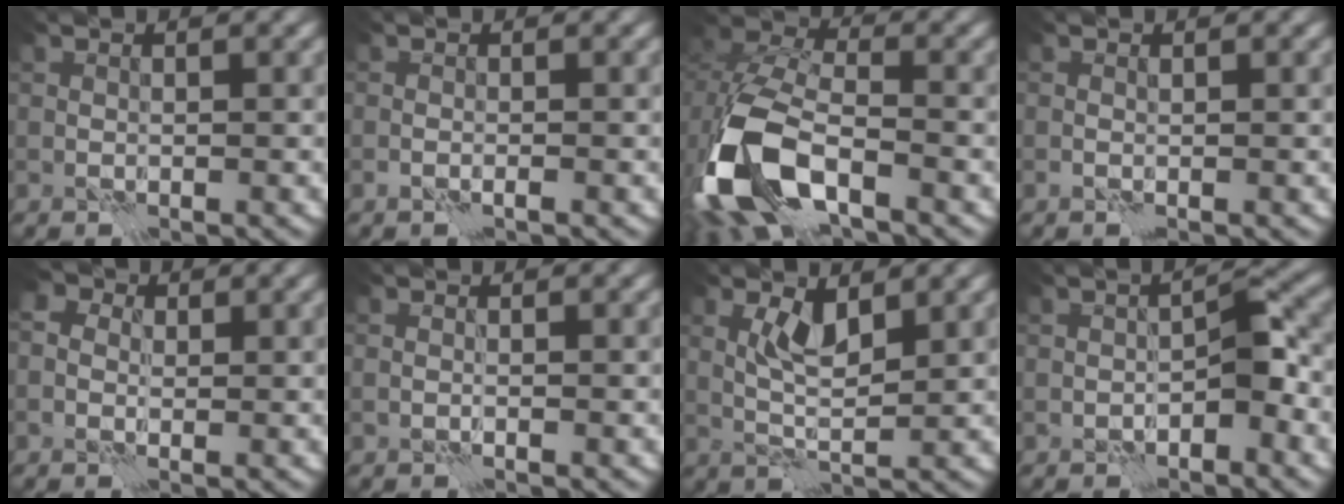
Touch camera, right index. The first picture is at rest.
{"total": 0.6, "force": [0.2, -0.6, 0.2], "torque": [-0.003, 0.002, 0.001]}
{"total": 10.5, "force": [-5.1, 5.4, 7.5], "torque": [-0.166, -0.012, -0.100]}
{"total": 0.7, "force": [0.5, -0.5, 0.0], "torque": [0.002, 0.002, 0.010]}
{"total": 2.3, "force": [0.2, 1.9, 1.3], "torque": [-0.023, 0.012, -0.008]}
{"total": 0.6, "force": [-0.4, -0.3, 0.1], "torque": [-0.002, 0.004, -0.012]}
{"total": 2.6, "force": [1.2, 0.5, 2.2], "torque": [-0.043, 0.002, 0.022]}
{"total": 2.9, "force": [-1.1, 0.9, 2.6], "torque": [-0.031, 0.015, -0.020]}